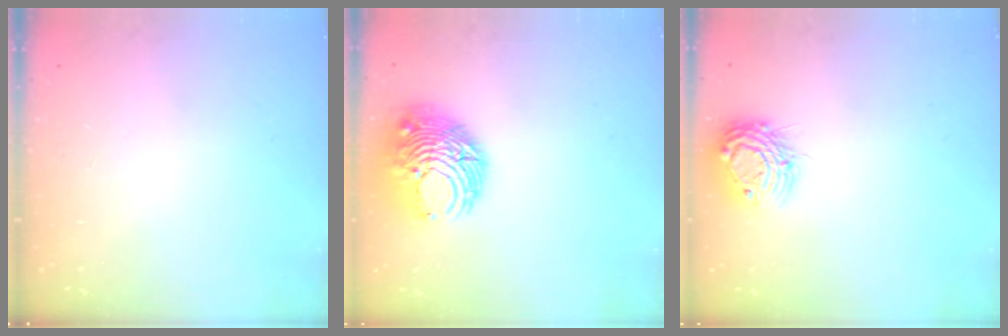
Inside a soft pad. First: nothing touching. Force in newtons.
{"total": 10.7, "press": 10.6, "slide": 1.3}
{"total": 11.3, "press": 11.3, "slide": 1.0}